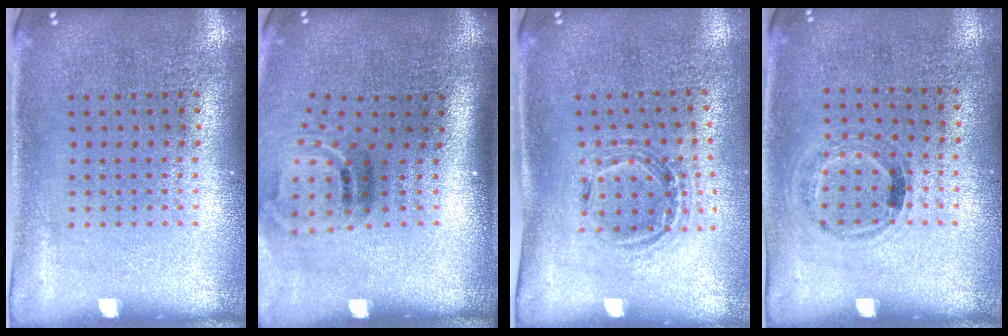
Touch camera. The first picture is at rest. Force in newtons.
{"total": 2.0, "press": 1.2, "slide": 1.6}
{"total": 1.0, "press": 1.0, "slide": 0.1}
{"total": 1.1, "press": 0.8, "slide": 0.7}